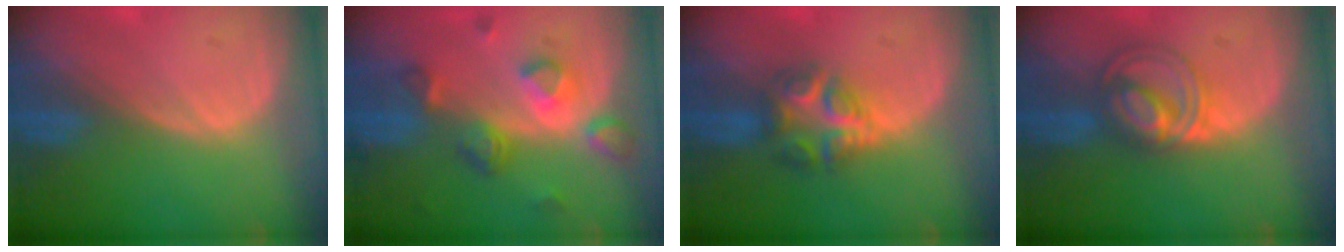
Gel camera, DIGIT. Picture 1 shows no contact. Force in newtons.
{"total": 7.9, "press": 7.0, "slide": 3.7}
{"total": 6.1, "press": 6.1, "slide": 0.9}
{"total": 6.3, "press": 6.3, "slide": 0.1}